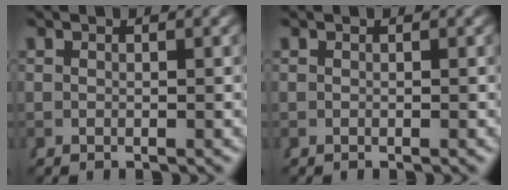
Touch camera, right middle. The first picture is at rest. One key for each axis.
{"total": 0.0}